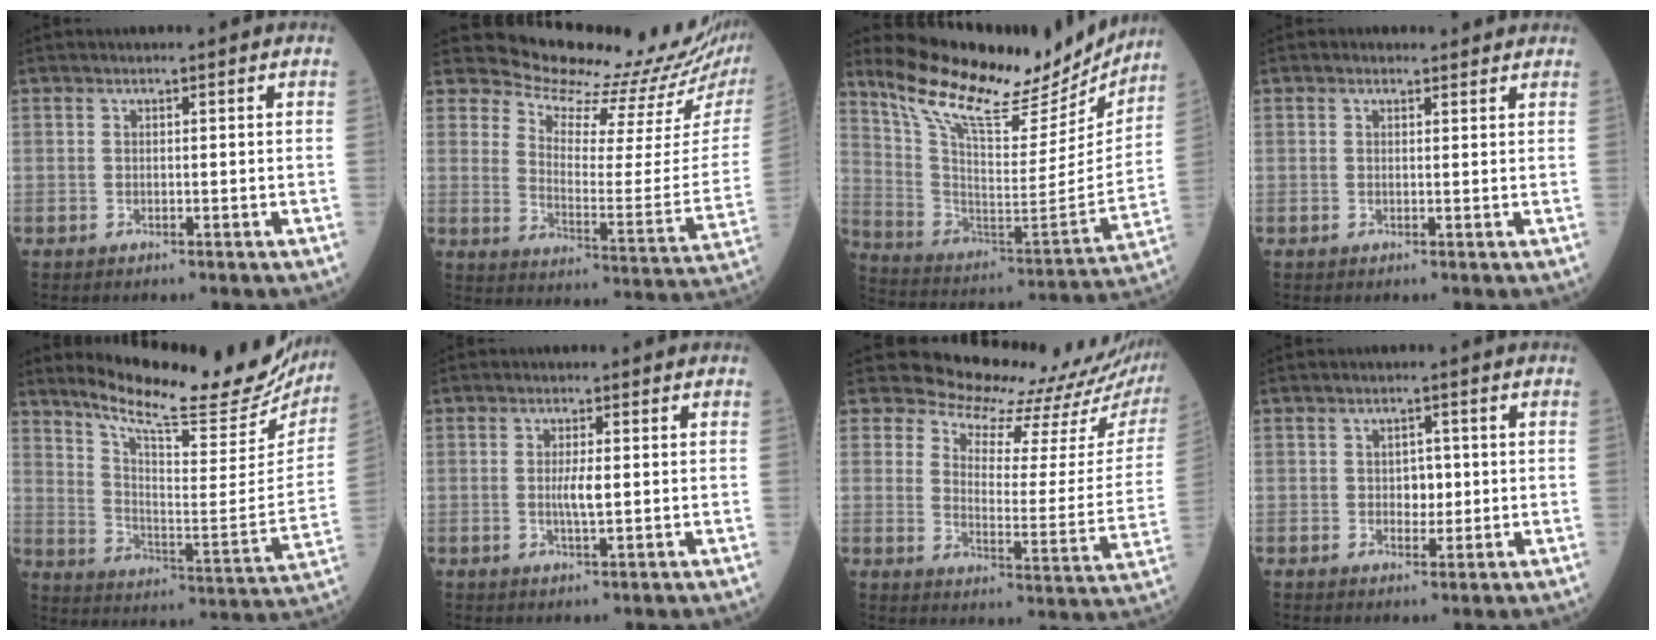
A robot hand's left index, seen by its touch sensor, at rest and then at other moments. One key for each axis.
{"total": 18.1, "fx": 17.6, "fy": 0.2, "fz": 4.5, "tx": -0.077, "ty": -0.117, "tz": 0.225}
{"total": 23.1, "fx": 19.9, "fy": 6.2, "fz": 9.9, "tx": -0.179, "ty": -0.020, "tz": 0.309}
{"total": 1.1, "fx": 0.8, "fy": 0.6, "fz": 0.3, "tx": -0.010, "ty": 0.006, "tz": 0.009}
{"total": 24.1, "fx": 21.9, "fy": 3.2, "fz": 9.7, "tx": -0.154, "ty": -0.077, "tz": 0.295}
{"total": 2.9, "fx": -0.1, "fy": 0.4, "fz": 2.9, "tx": -0.058, "ty": -0.003, "tz": -0.001}
{"total": 18.7, "fx": 18.0, "fy": 3.2, "fz": 4.0, "tx": -0.053, "ty": -0.102, "tz": 0.202}
{"total": 2.9, "fx": 0.0, "fy": 1.9, "fz": 2.1, "tx": -0.027, "ty": 0.005, "tz": 0.002}